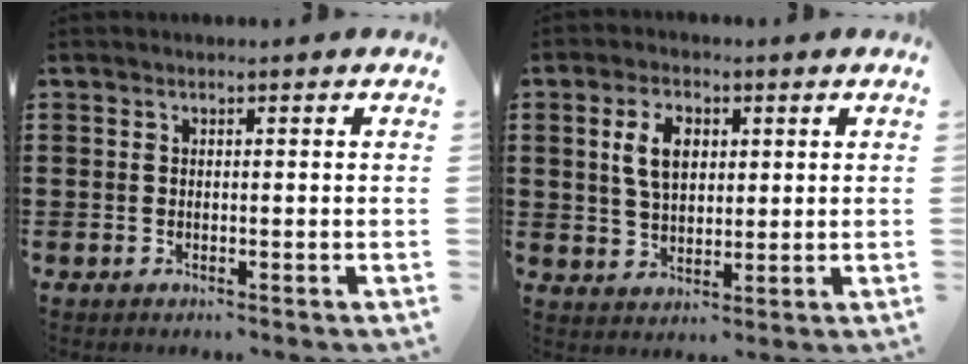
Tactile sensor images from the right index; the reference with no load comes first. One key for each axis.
{"total": 6.2, "fx": 1.6, "fy": 3.8, "fz": 4.6, "tx": -0.102, "ty": 0.010, "tz": 0.022}